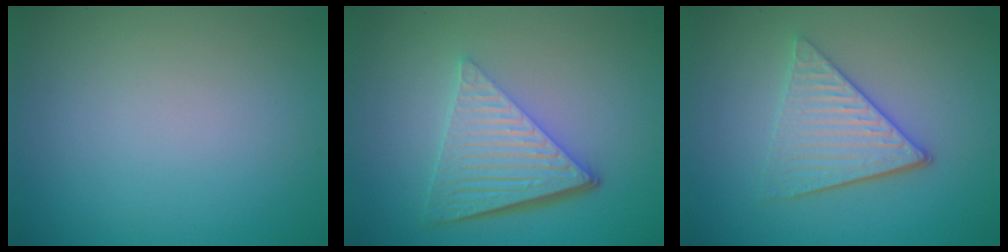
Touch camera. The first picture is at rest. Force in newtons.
{"total": 6.6, "press": 4.4, "slide": 4.9}
{"total": 4.3, "press": 3.4, "slide": 2.6}